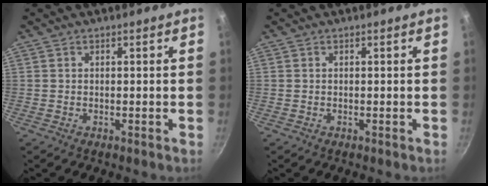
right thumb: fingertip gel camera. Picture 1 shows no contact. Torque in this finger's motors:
{"motor_torque": [-0.41, 0.02, -0.25, 0.12, 0.00]}